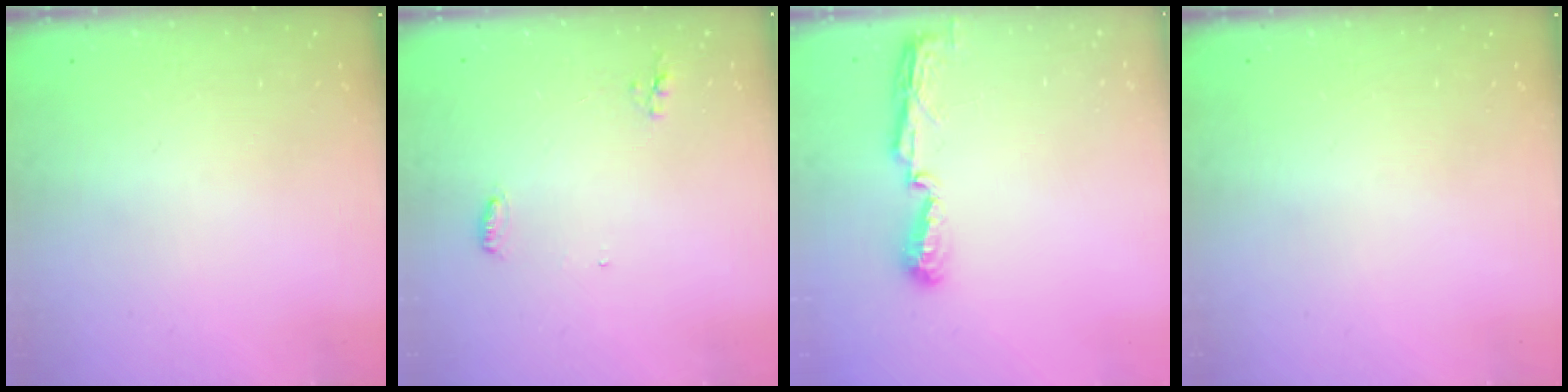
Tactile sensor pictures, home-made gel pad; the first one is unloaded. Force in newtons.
{"total": 4.6, "press": 4.4, "slide": 1.1}
{"total": 5.8, "press": 5.8, "slide": 0.5}
{"total": 0.0}